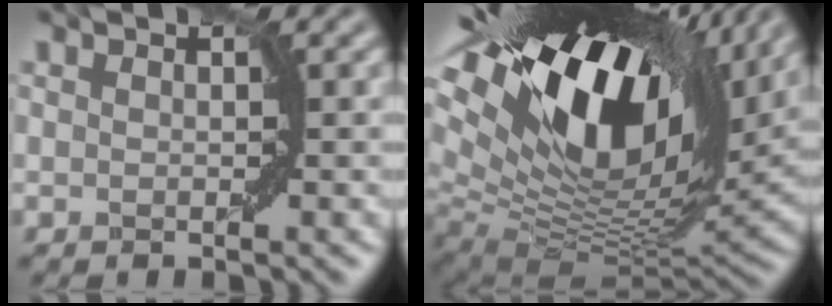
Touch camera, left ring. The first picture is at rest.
{"total": 19.5, "force": [9.1, 9.5, 14.3], "torque": [-0.275, 0.027, 0.161]}